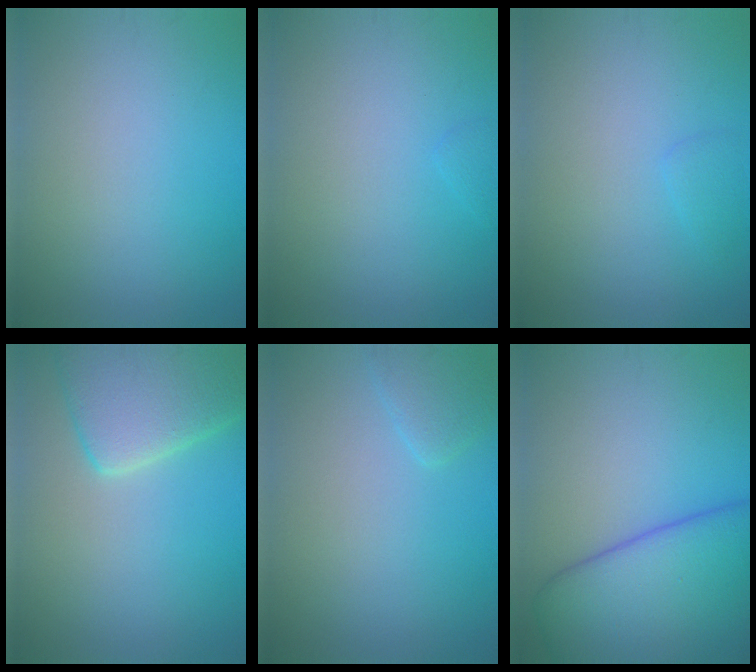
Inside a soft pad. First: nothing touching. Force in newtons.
{"total": 0.5, "press": 0.5, "slide": 0.0}
{"total": 0.9, "press": 0.9, "slide": 0.0}
{"total": 6.9, "press": 6.9, "slide": 0.5}
{"total": 1.5, "press": 1.5, "slide": 0.1}
{"total": 10.8, "press": 10.8, "slide": 0.5}